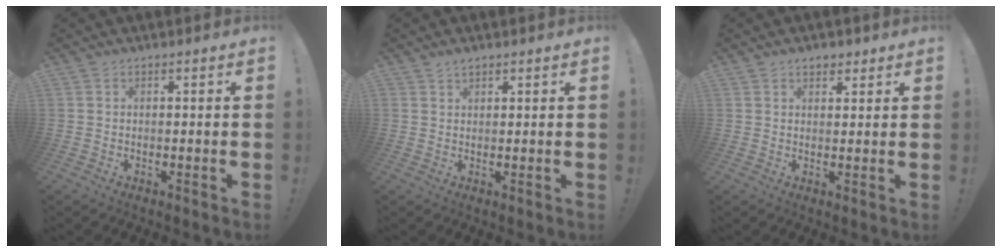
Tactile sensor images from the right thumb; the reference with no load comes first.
{"total": 1.7, "force": [1.5, 0.7, 0.6], "torque": [-0.010, -0.007, 0.027]}
{"total": 2.9, "force": [2.1, 1.8, 1.1], "torque": [-0.010, -0.007, 0.036]}